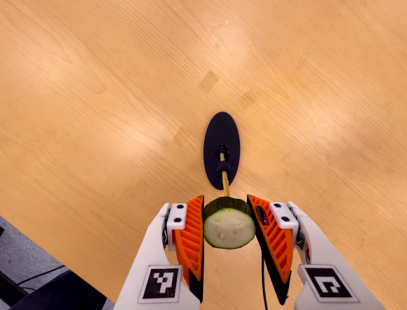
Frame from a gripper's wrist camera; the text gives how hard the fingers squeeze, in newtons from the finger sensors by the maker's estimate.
{"total": 11.3, "left": 9.7, "right": 12.9}